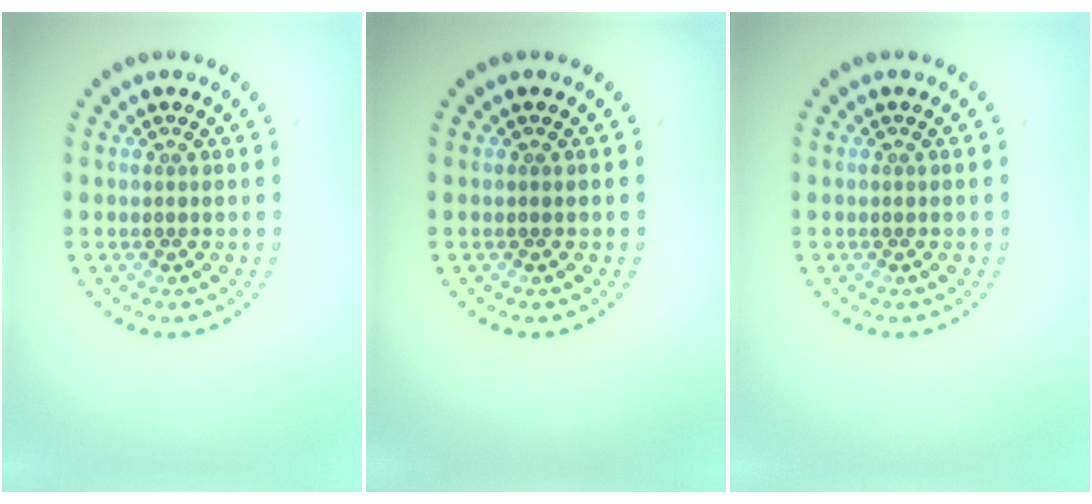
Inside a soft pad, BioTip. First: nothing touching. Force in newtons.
{"total": 0.0}
{"total": 0.0}